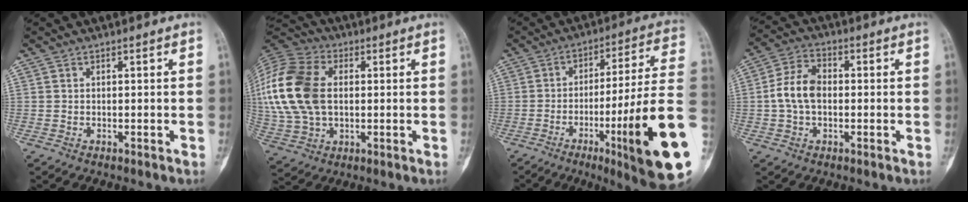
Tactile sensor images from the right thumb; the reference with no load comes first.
{"total": 21.8, "force": [2.3, 14.5, 16.1], "torque": [-0.375, 0.011, 0.046]}
{"total": 23.2, "force": [-7.0, 1.4, 22.1], "torque": [-0.300, 0.006, -0.105]}
{"total": 8.1, "force": [-0.4, 5.4, 6.0], "torque": [-0.114, 0.022, -0.015]}